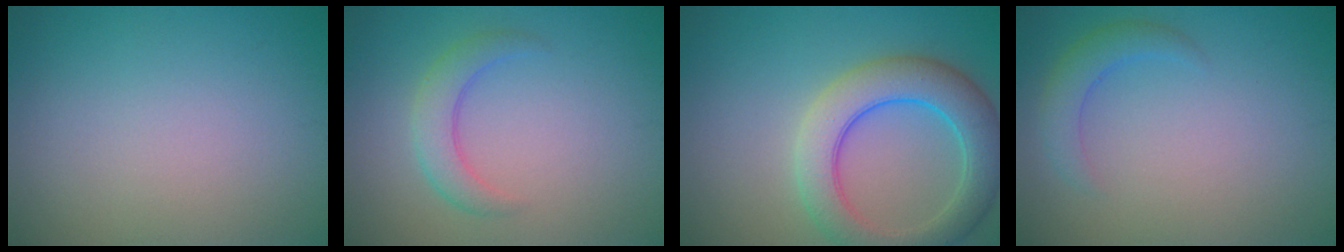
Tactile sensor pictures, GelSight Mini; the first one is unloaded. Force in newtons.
{"total": 2.8, "press": 2.7, "slide": 0.2}
{"total": 6.3, "press": 6.3, "slide": 0.4}
{"total": 2.3, "press": 2.3, "slide": 0.0}